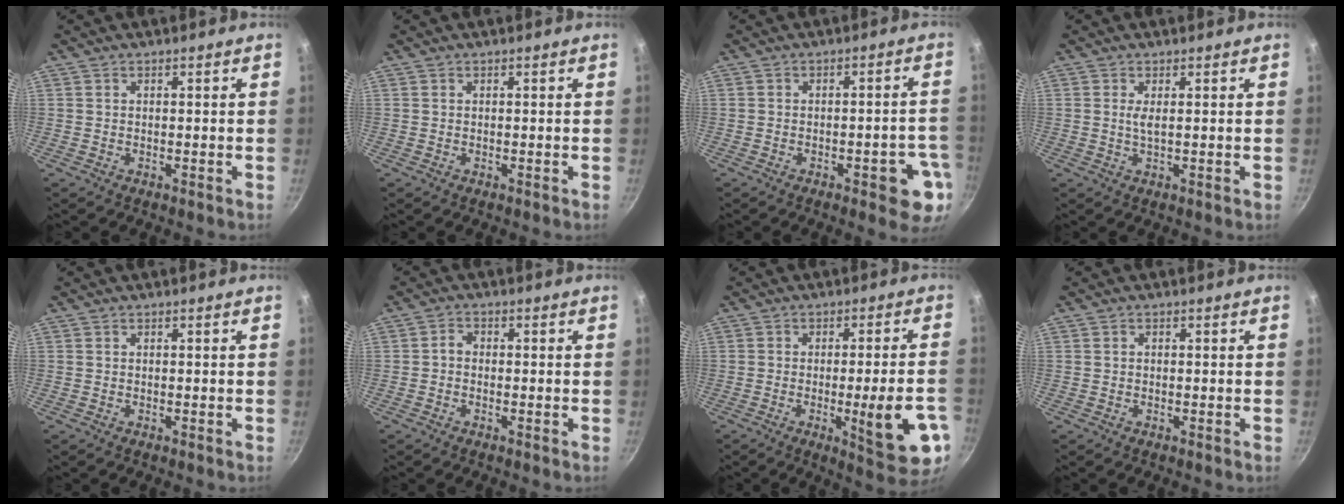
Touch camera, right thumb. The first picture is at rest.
{"total": 0.0}
{"total": 8.3, "force": [-3.3, 3.2, 6.9], "torque": [-0.052, 0.021, -0.036]}
{"total": 2.2, "force": [0.5, 0.4, 2.1], "torque": [-0.045, -0.006, 0.011]}
{"total": 0.0}
{"total": 1.8, "force": [-0.4, 1.4, 1.0], "torque": [-0.018, 0.010, -0.011]}
{"total": 13.9, "force": [-4.1, 3.1, 13.0], "torque": [-0.150, 0.010, -0.047]}
{"total": 0.5, "force": [0.1, 0.4, 0.3], "torque": [-0.005, 0.003, 0.002]}